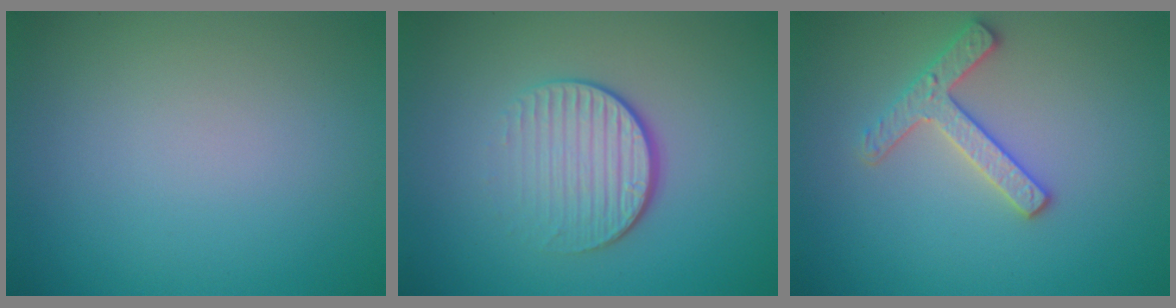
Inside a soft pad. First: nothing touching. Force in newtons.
{"total": 4.2, "press": 2.6, "slide": 3.3}
{"total": 2.7, "press": 2.6, "slide": 0.7}